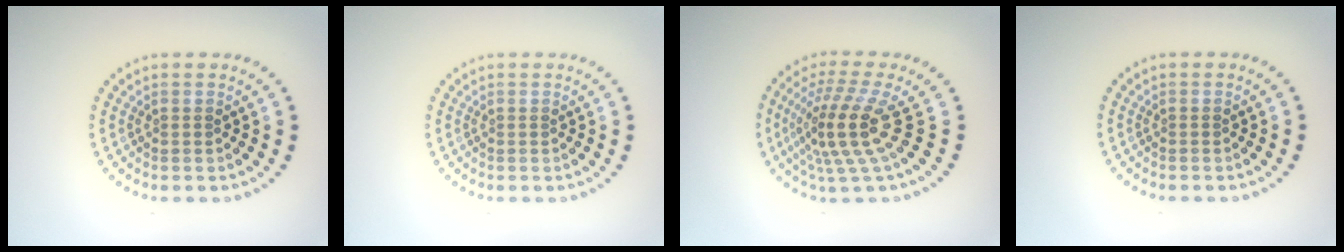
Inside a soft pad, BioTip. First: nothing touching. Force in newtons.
{"total": 0.0}
{"total": 5.0, "press": 3.5, "slide": 3.6}
{"total": 0.0}